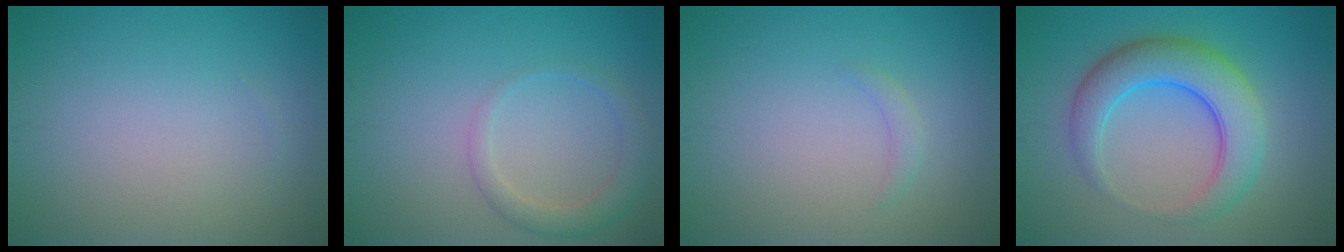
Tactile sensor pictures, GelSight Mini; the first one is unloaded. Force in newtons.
{"total": 2.3, "press": 2.3, "slide": 0.2}
{"total": 0.8, "press": 0.8, "slide": 0.1}
{"total": 6.3, "press": 6.3, "slide": 0.1}